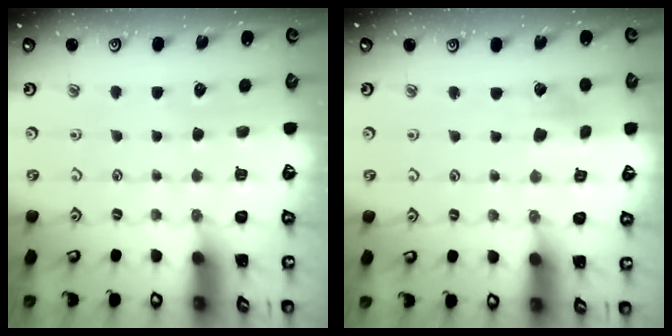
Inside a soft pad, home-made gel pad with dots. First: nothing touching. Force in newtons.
{"total": 2.8, "press": 2.8, "slide": 0.2}